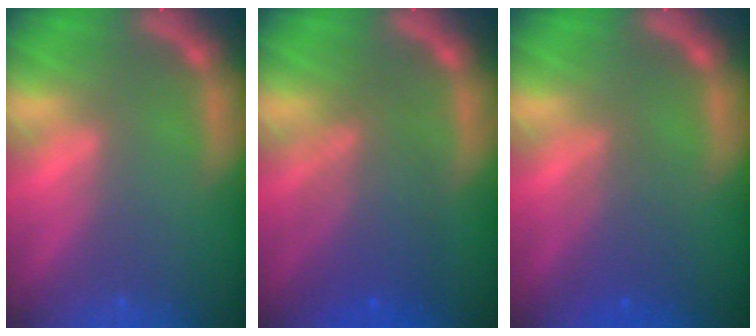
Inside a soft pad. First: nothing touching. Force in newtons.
{"total": 6.0}
{"total": 3.0}